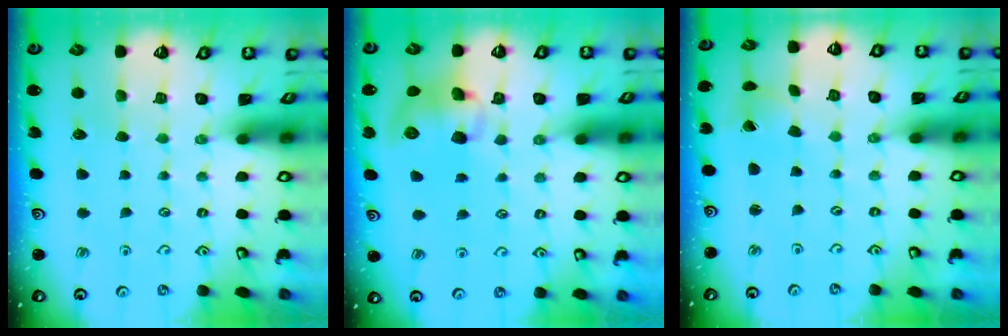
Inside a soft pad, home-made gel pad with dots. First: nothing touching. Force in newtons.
{"total": 9.7, "press": 9.6, "slide": 1.0}
{"total": 1.2, "press": 1.2, "slide": 0.1}